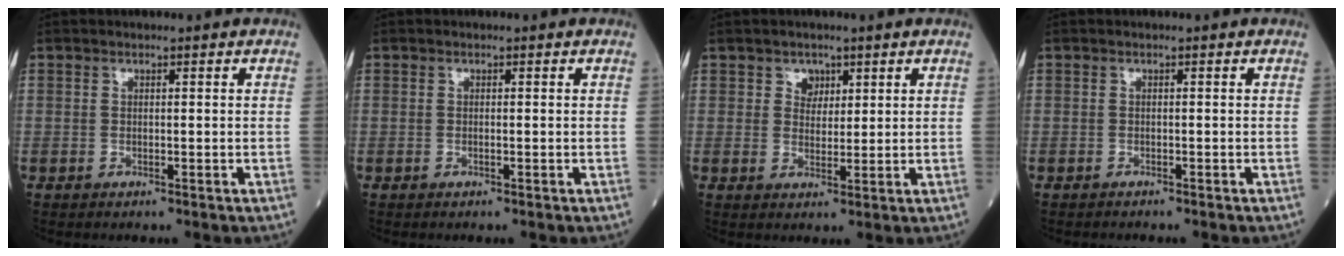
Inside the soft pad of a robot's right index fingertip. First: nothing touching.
{"total": 0.0}
{"total": 2.7, "force": [1.4, 2.1, 0.8], "torque": [-0.008, 0.002, 0.022]}
{"total": 0.7, "force": [-0.7, 0.1, 0.1], "torque": [-0.005, -0.002, -0.013]}